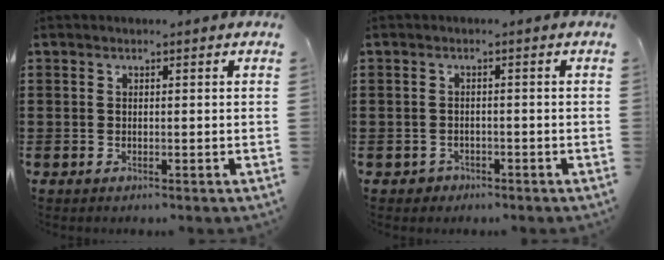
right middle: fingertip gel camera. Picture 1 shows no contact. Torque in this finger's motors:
{"motor_torque": [0.57, 0.02, -0.08, 0.01]}